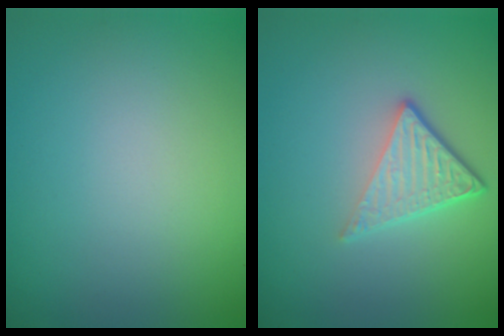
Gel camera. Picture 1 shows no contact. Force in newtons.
{"total": 3.8, "press": 2.7, "slide": 2.8}